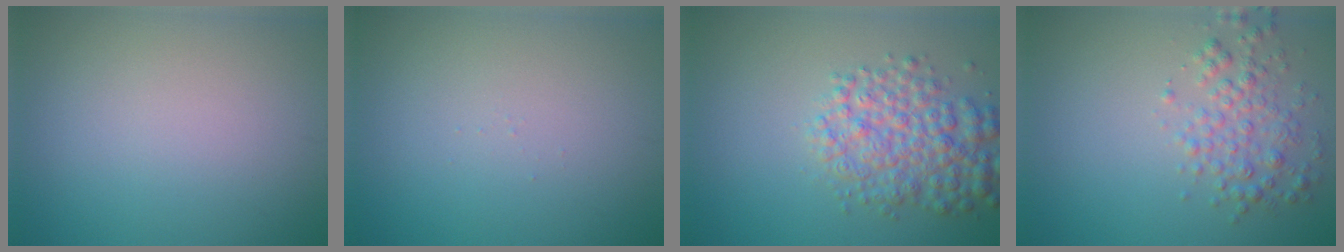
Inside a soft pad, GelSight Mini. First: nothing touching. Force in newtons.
{"total": 0.0}
{"total": 5.2, "press": 5.2, "slide": 0.2}
{"total": 2.9, "press": 2.9, "slide": 0.1}